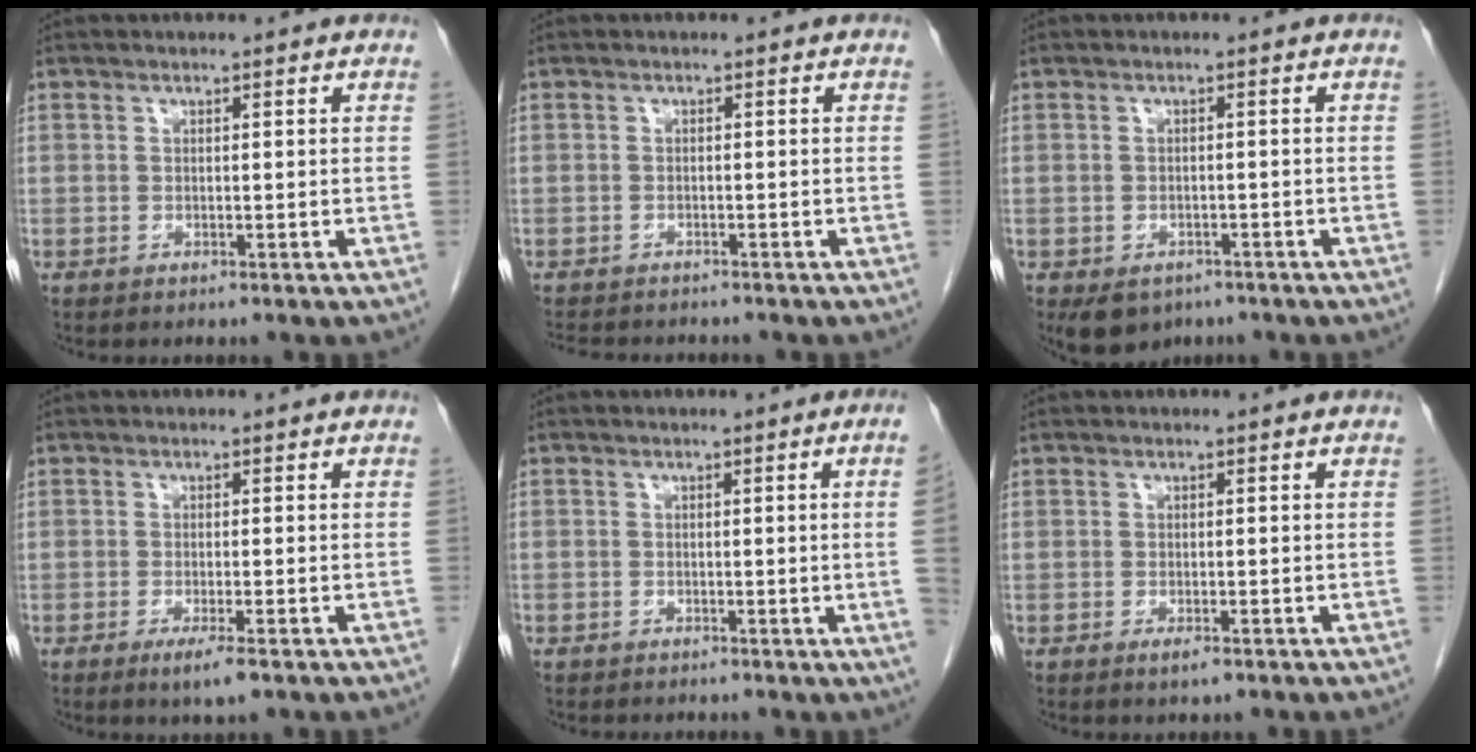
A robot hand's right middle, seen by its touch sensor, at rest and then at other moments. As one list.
[{"total": 6.2, "force": [-5.6, 1.6, 2.1], "torque": [-0.030, -0.006, -0.081]}, {"total": 5.2, "force": [-3.4, 3.5, 1.8], "torque": [-0.027, -0.001, -0.043]}, {"total": 3.2, "force": [-1.8, 0.2, 2.6], "torque": [-0.046, -0.009, -0.030]}, {"total": 3.2, "force": [-0.4, -1.0, 2.9], "torque": [-0.031, -0.002, -0.005]}, {"total": 1.4, "force": [-0.8, 0.3, 1.0], "torque": [-0.019, -0.002, -0.011]}]